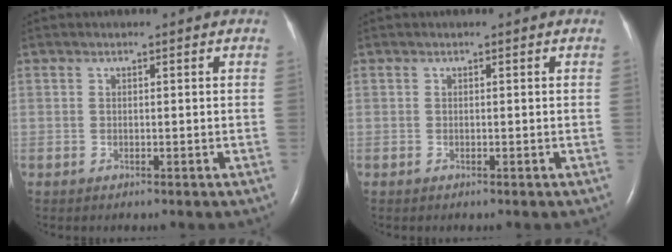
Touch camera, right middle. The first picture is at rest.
{"total": 0.0}